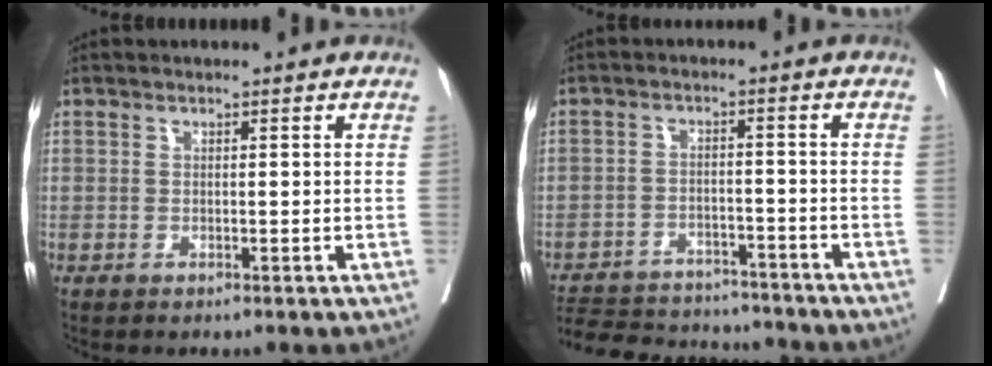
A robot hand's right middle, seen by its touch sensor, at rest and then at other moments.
{"total": 15.1, "force": [-14.1, 3.9, 3.8], "torque": [-0.075, 0.007, -0.198]}